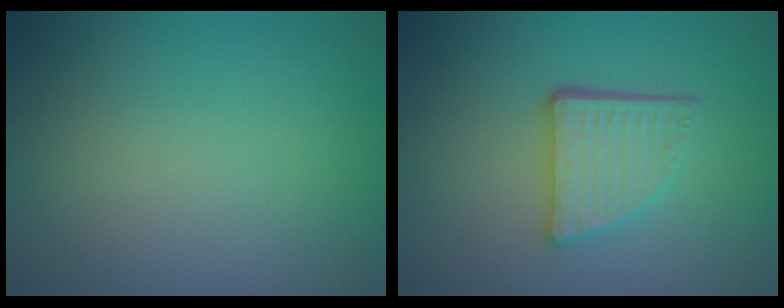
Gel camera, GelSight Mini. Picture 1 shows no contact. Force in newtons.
{"total": 4.6, "press": 3.4, "slide": 3.1}